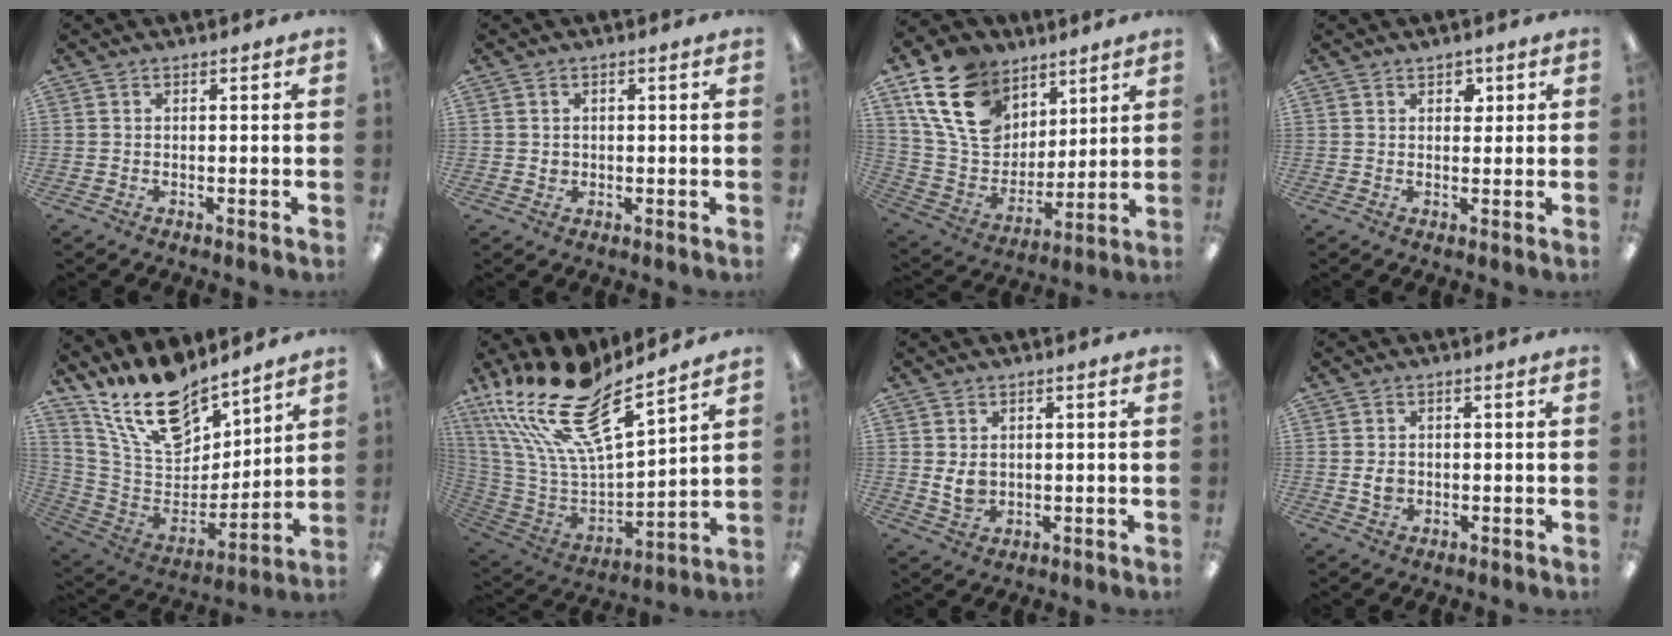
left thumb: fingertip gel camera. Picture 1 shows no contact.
{"total": 1.2, "force": [0.2, 1.1, 0.5], "torque": [-0.010, 0.005, 0.002]}
{"total": 20.2, "force": [10.8, 14.1, 9.6], "torque": [-0.187, -0.042, 0.207]}
{"total": 2.3, "force": [1.3, 1.5, 1.0], "torque": [0.002, -0.006, 0.016]}
{"total": 18.8, "force": [14.9, 7.8, 8.4], "torque": [-0.169, -0.094, 0.268]}
{"total": 23.6, "force": [16.8, 8.1, 14.4], "torque": [-0.261, -0.109, 0.291]}
{"total": 4.5, "force": [0.5, 3.4, 2.9], "torque": [-0.047, -0.004, 0.006]}
{"total": 3.3, "force": [-0.1, 2.5, 2.1], "torque": [-0.032, 0.003, -0.004]}